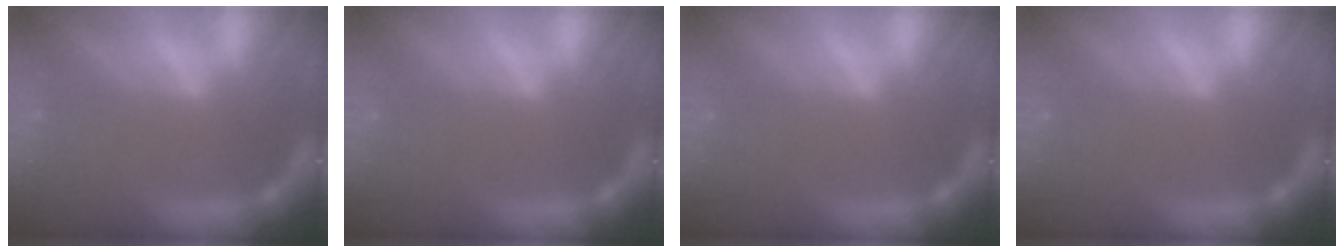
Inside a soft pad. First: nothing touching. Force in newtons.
{"total": 0.0}
{"total": 0.0}
{"total": 0.0}